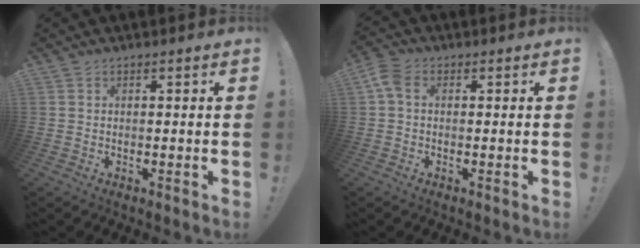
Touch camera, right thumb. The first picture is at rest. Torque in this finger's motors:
{"motor_torque": [0.67, 0.87, 0.41, -0.28, 0.30]}